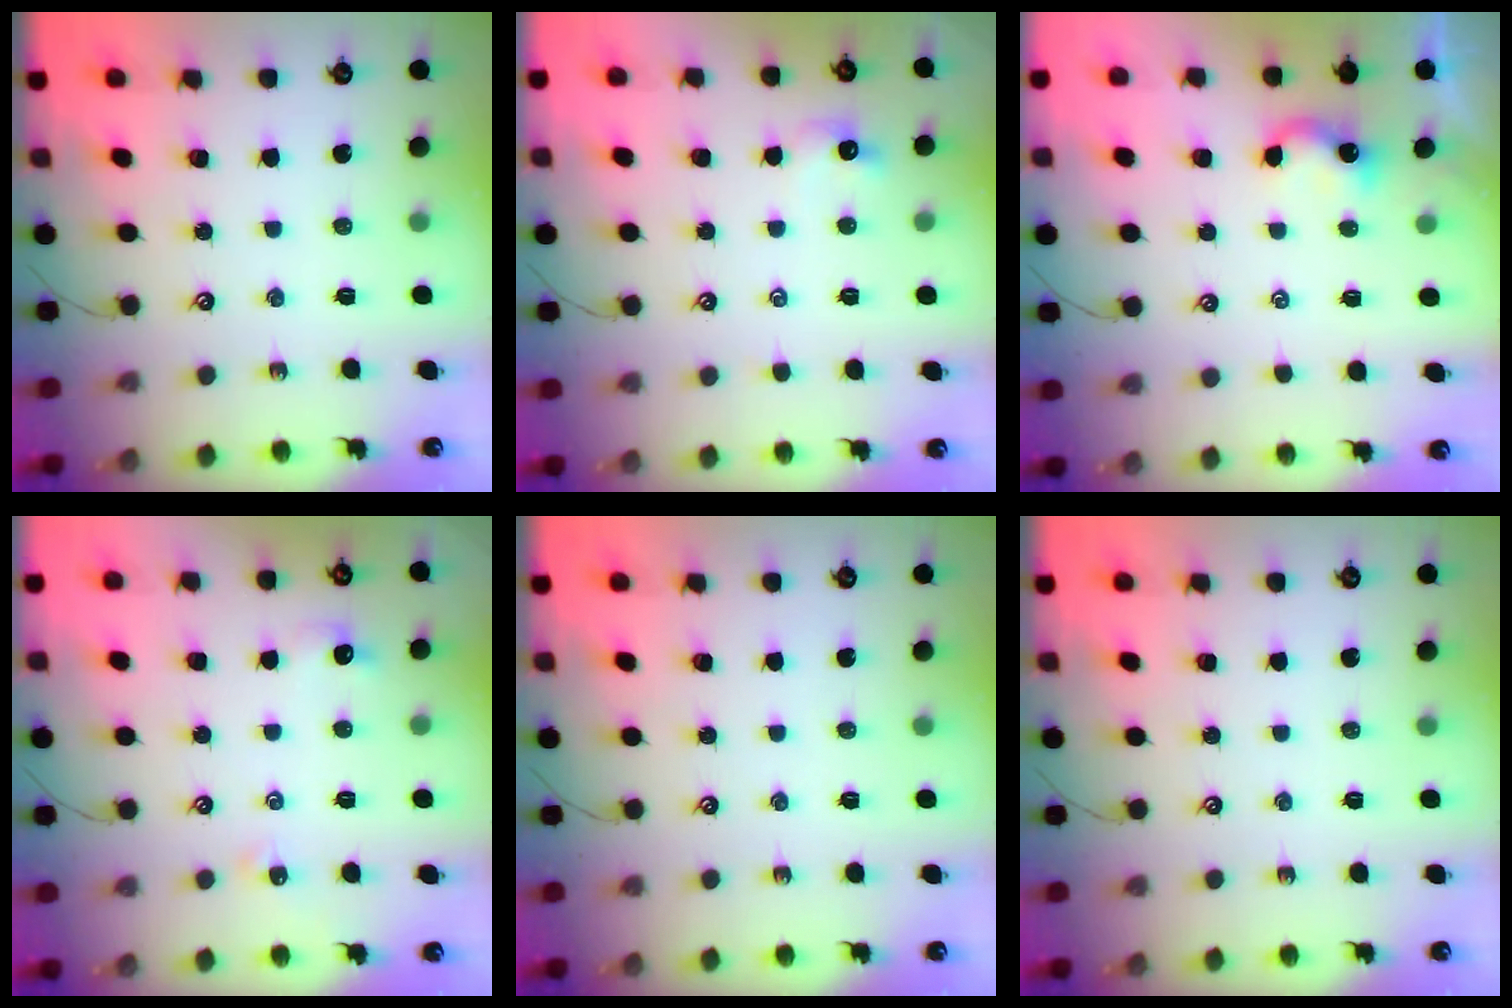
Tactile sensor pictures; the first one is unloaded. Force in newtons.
{"total": 1.4, "press": 1.2, "slide": 0.6}
{"total": 1.8, "press": 1.8, "slide": 0.3}
{"total": 2.2, "press": 2.1, "slide": 0.6}
{"total": 0.0}
{"total": 0.0}